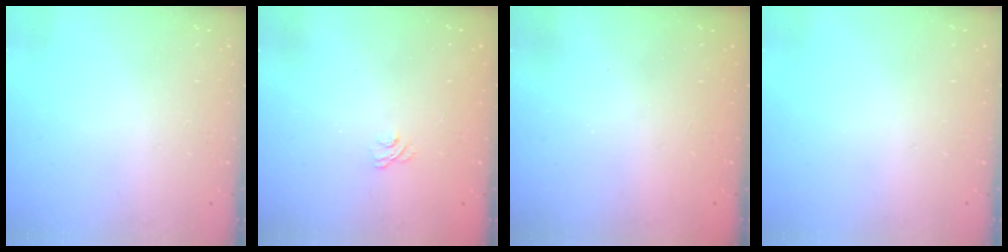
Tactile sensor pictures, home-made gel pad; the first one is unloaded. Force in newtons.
{"total": 1.6, "press": 1.0, "slide": 1.2}
{"total": 2.5, "press": 2.4, "slide": 0.8}
{"total": 0.0}